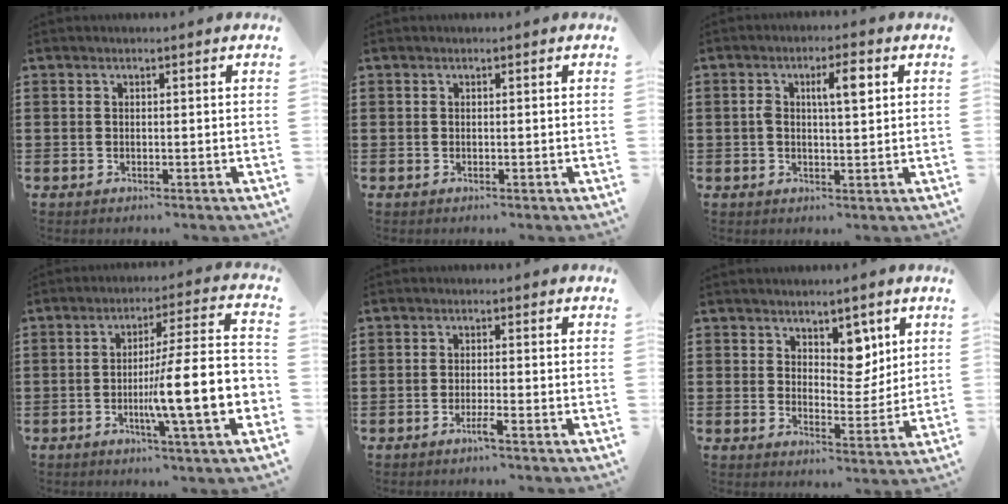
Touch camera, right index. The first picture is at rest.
{"total": 0.0}
{"total": 4.4, "force": [1.1, 1.2, 4.1], "torque": [-0.068, 0.002, 0.011]}
{"total": 13.8, "force": [-3.6, 1.2, 13.3], "torque": [-0.211, -0.022, -0.070]}
{"total": 2.0, "force": [-1.3, -0.2, 1.5], "torque": [-0.032, -0.008, -0.025]}
{"total": 5.7, "force": [3.7, 3.6, 2.4], "torque": [-0.034, -0.010, 0.061]}